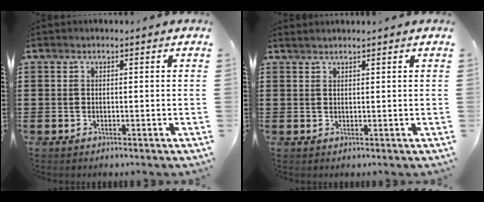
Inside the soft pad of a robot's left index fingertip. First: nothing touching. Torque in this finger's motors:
{"motor_torque": [0.13, 0.34, 0.00, 0.01]}